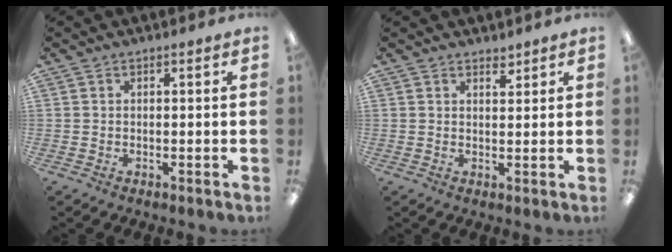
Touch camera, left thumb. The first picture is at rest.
{"total": 2.2, "force": [2.0, 0.8, 0.8], "torque": [-0.002, -0.010, 0.033]}